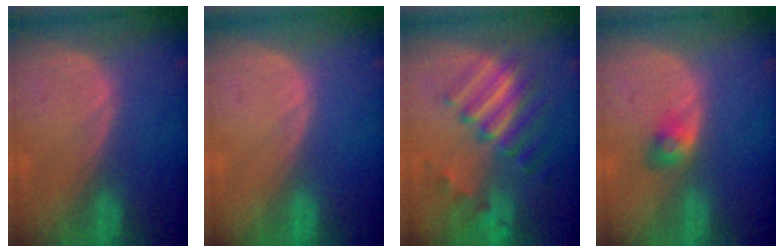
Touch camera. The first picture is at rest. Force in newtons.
{"total": 0.0}
{"total": 9.5, "press": 8.2, "slide": 4.9}
{"total": 2.8, "press": 2.5, "slide": 1.2}